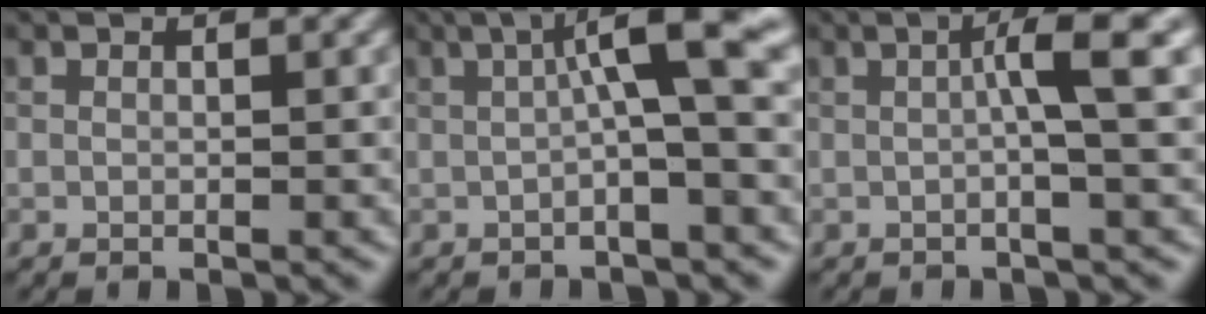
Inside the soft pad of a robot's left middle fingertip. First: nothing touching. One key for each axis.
{"total": 5.7, "fx": 0.7, "fy": 0.8, "fz": 5.6, "tx": -0.088, "ty": 0.017, "tz": 0.004}
{"total": 4.2, "fx": 0.5, "fy": 0.4, "fz": 4.2, "tx": -0.061, "ty": 0.011, "tz": 0.004}